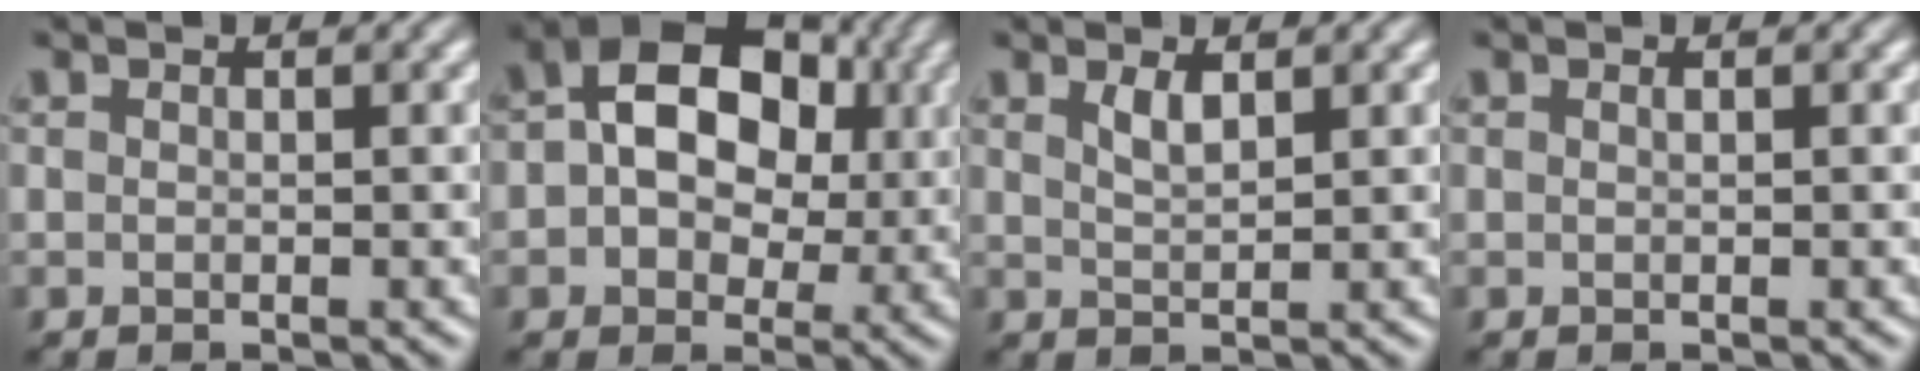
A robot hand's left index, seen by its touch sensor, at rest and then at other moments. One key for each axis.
{"total": 12.0, "fx": 2.5, "fy": 8.5, "fz": 8.1, "tx": -0.119, "ty": 0.043, "tz": 0.018}
{"total": 1.7, "fx": 1.1, "fy": 0.5, "fz": 1.2, "tx": -0.025, "ty": -0.001, "tz": 0.022}
{"total": 0.0}